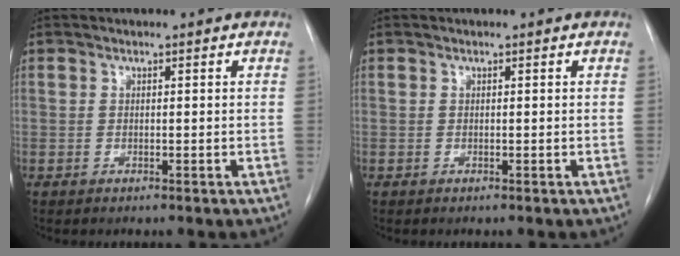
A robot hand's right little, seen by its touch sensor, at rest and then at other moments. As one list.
[{"total": 0.0}]